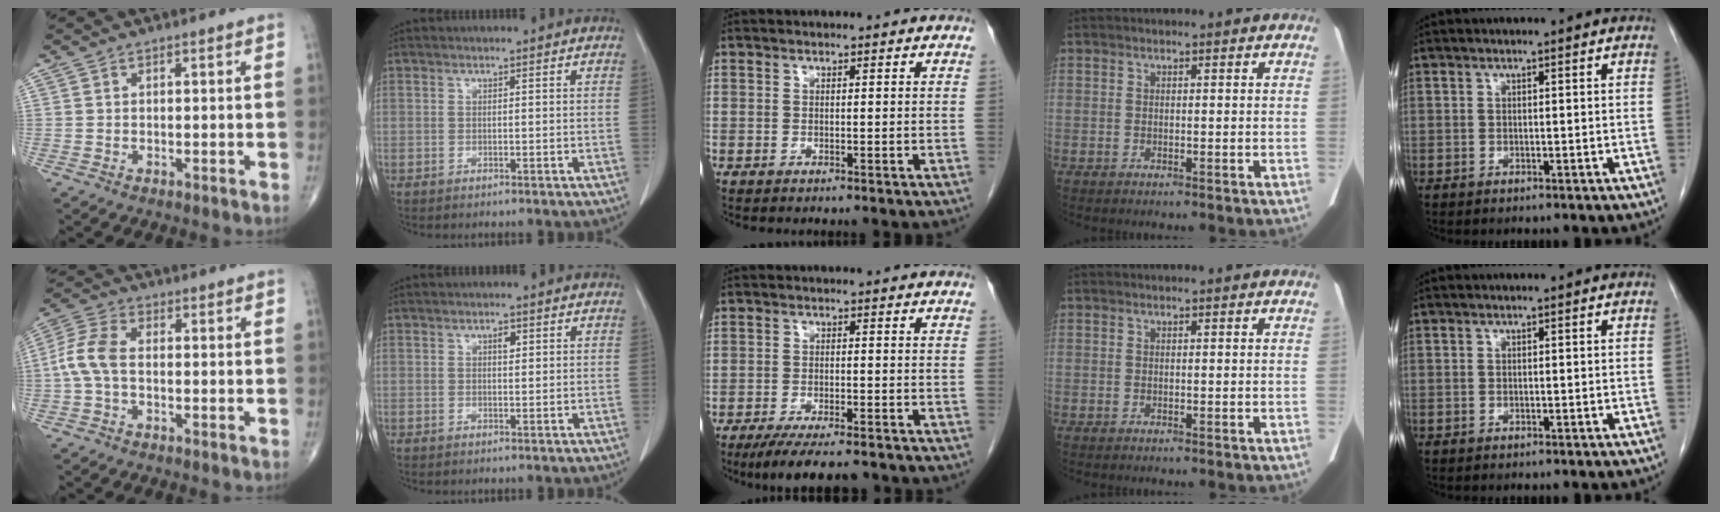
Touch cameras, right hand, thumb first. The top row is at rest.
{"thumb": {"total": 6.9, "force": [-0.8, 3.9, 5.7], "torque": [-0.130, 0.020, -0.024]}, "index": {"total": 1.3, "force": [0.5, 0.6, 1.0], "torque": [-0.016, 0.000, 0.007]}, "middle": {"total": 9.8, "force": [-8.1, 1.8, 5.1], "torque": [-0.078, -0.015, -0.124]}}